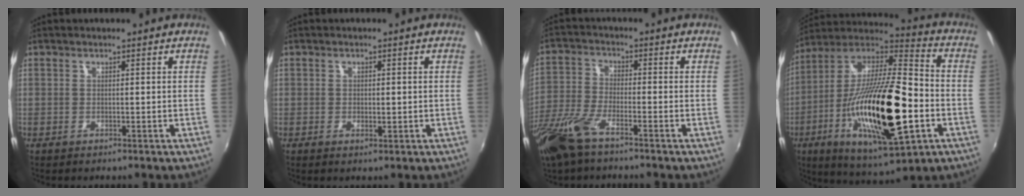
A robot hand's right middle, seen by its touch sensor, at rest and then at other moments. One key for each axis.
{"total": 1.3, "fx": -0.2, "fy": 0.8, "fz": 1.0, "tx": -0.016, "ty": 0.000, "tz": -0.002}
{"total": 10.6, "fx": -7.4, "fy": 2.9, "fz": 7.1, "tx": -0.166, "ty": -0.024, "tz": -0.152}
{"total": 27.3, "fx": -7.5, "fy": 7.7, "fz": 25.1, "tx": -0.459, "ty": -0.042, "tz": -0.129}